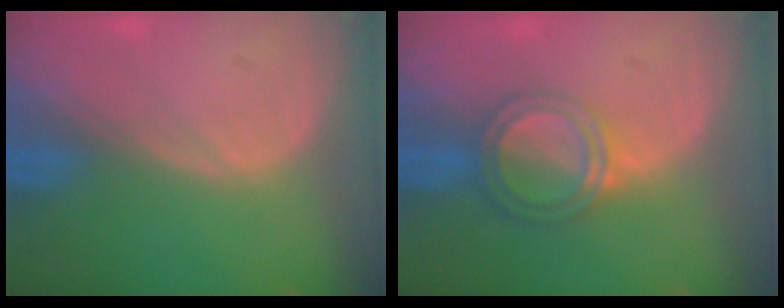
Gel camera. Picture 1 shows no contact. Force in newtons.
{"total": 5.2, "press": 4.7, "slide": 2.2}